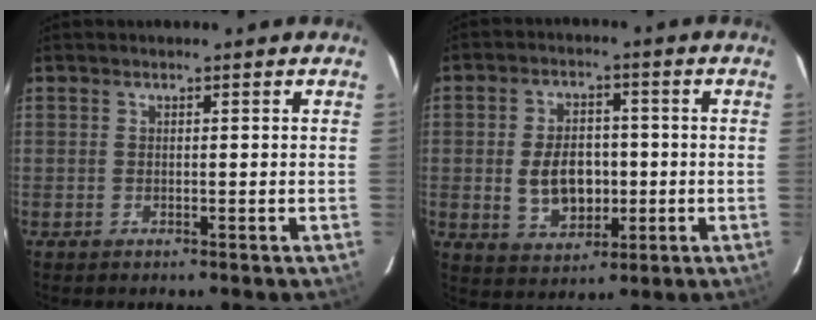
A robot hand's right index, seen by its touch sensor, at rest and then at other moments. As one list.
[{"total": 9.1, "force": [-1.1, 6.1, 6.6], "torque": [-0.133, 0.006, -0.006]}]